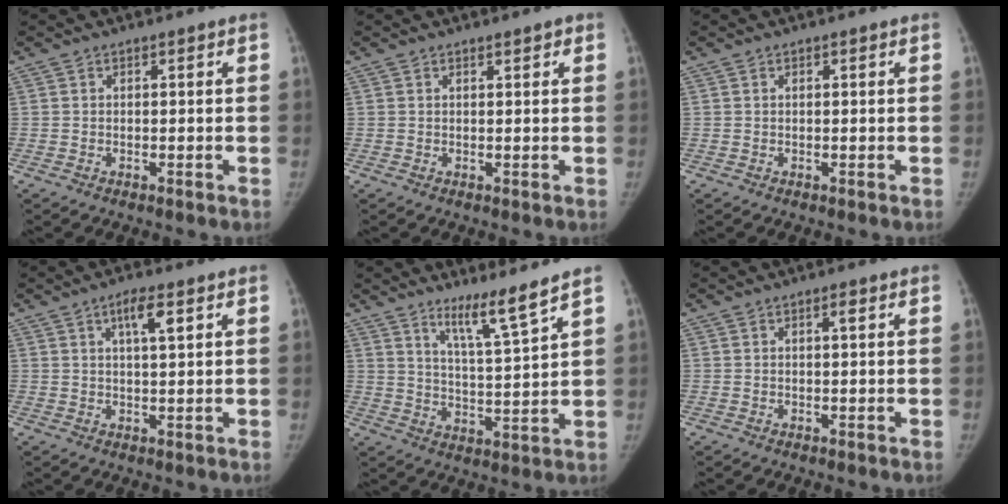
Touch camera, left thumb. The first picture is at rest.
{"total": 0.9, "force": [0.7, 0.3, 0.5], "torque": [-0.004, -0.002, 0.010]}
{"total": 0.0}
{"total": 4.7, "force": [2.1, 1.0, 4.1], "torque": [-0.070, -0.003, 0.038]}
{"total": 8.1, "force": [6.2, -0.7, 5.2], "torque": [-0.086, -0.060, 0.112]}
{"total": 1.1, "force": [0.4, 0.1, 1.0], "torque": [-0.017, 0.001, 0.006]}